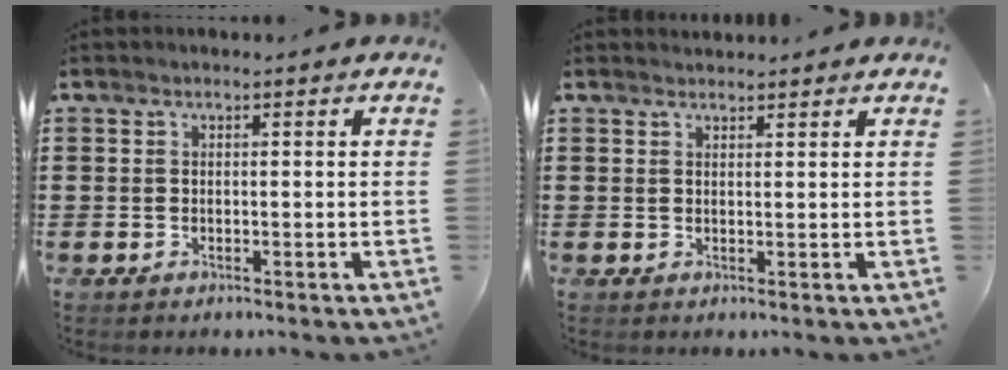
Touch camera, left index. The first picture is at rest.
{"total": 1.2, "force": [1.2, 0.1, 0.0], "torque": [-0.003, -0.001, 0.023]}